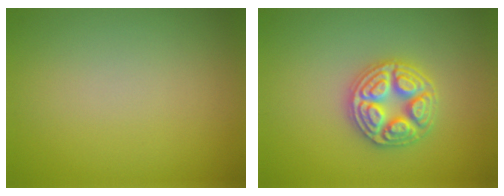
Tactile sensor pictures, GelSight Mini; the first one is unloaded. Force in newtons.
{"total": 4.9, "press": 4.8, "slide": 0.6}